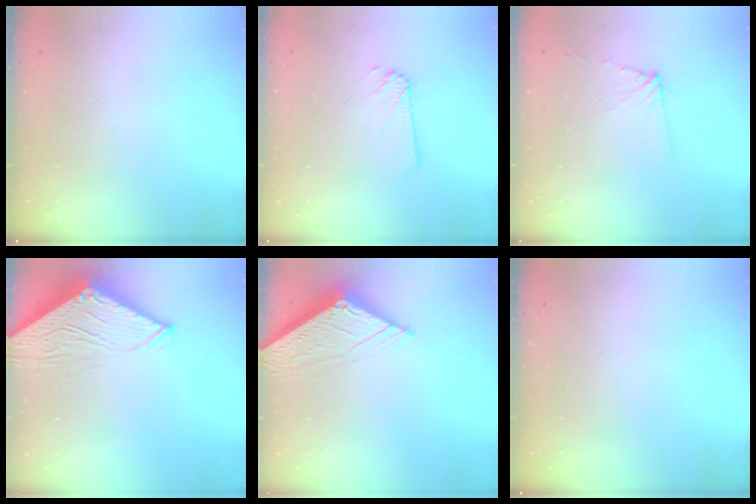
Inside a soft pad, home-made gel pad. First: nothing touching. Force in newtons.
{"total": 2.0, "press": 2.0, "slide": 0.1}
{"total": 5.3, "press": 5.2, "slide": 0.7}
{"total": 10.5, "press": 10.5, "slide": 0.8}
{"total": 6.3, "press": 6.2, "slide": 0.9}
{"total": 0.0}